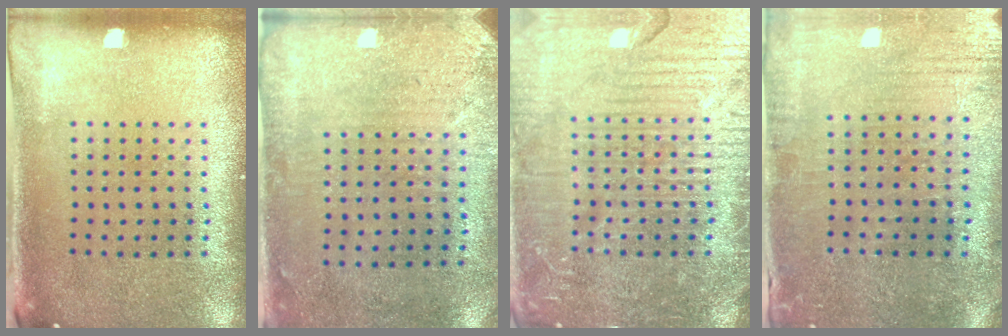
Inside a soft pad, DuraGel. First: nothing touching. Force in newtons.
{"total": 3.0, "press": 2.4, "slide": 1.8}
{"total": 7.1, "press": 7.0, "slide": 0.8}
{"total": 0.5, "press": 0.3, "slide": 0.4}